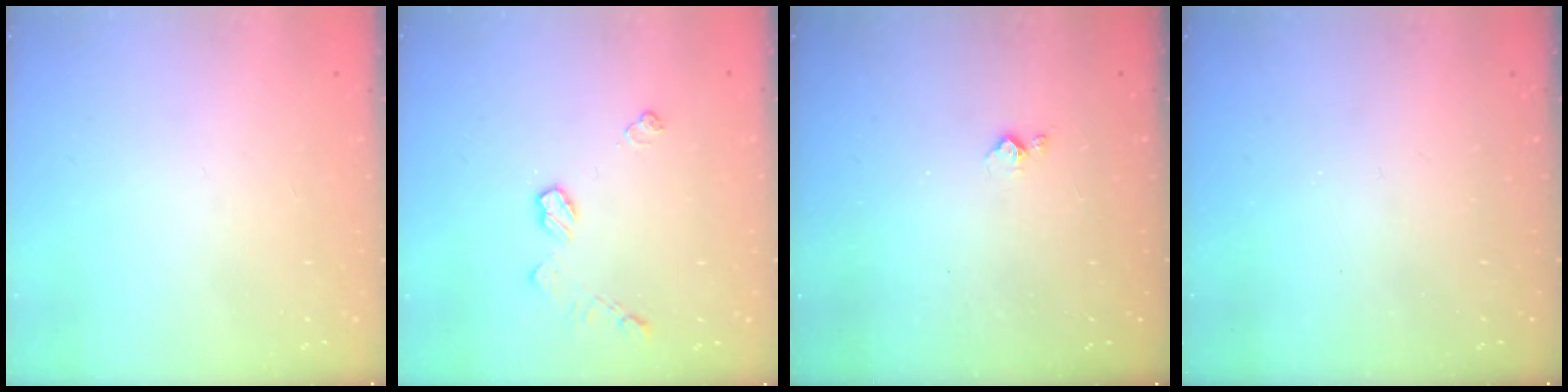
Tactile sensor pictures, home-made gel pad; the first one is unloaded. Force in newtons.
{"total": 6.5, "press": 6.5, "slide": 0.4}
{"total": 2.9, "press": 2.9, "slide": 0.5}
{"total": 0.0}